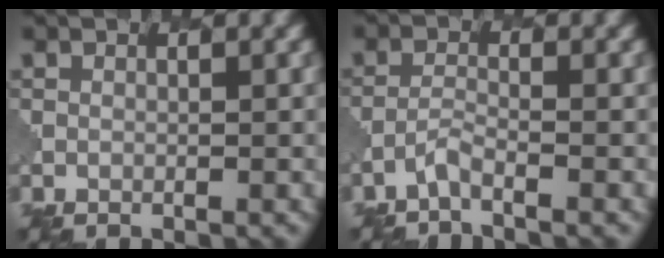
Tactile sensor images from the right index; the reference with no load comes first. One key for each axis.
{"total": 1.4, "fx": -1.2, "fy": 0.1, "fz": 0.6, "tx": -0.014, "ty": 0.002, "tz": -0.032}